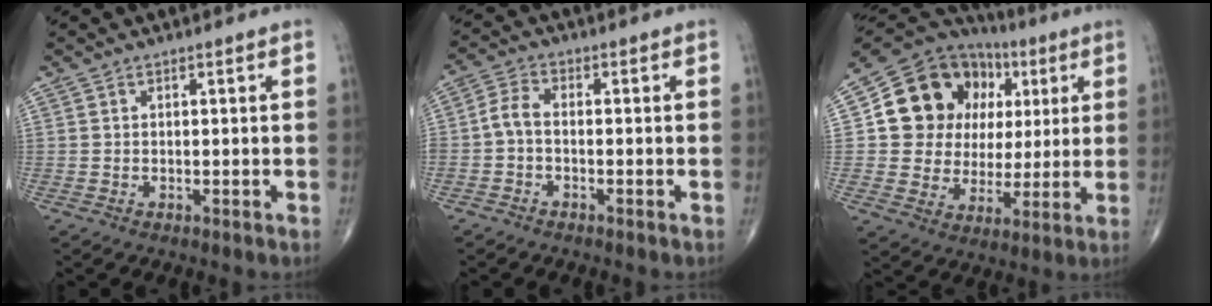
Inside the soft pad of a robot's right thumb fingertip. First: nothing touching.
{"total": 3.7, "force": [-1.1, 1.9, 2.9], "torque": [-0.064, 0.015, -0.033]}
{"total": 19.7, "force": [4.9, 16.4, 9.7], "torque": [-0.112, 0.029, 0.093]}